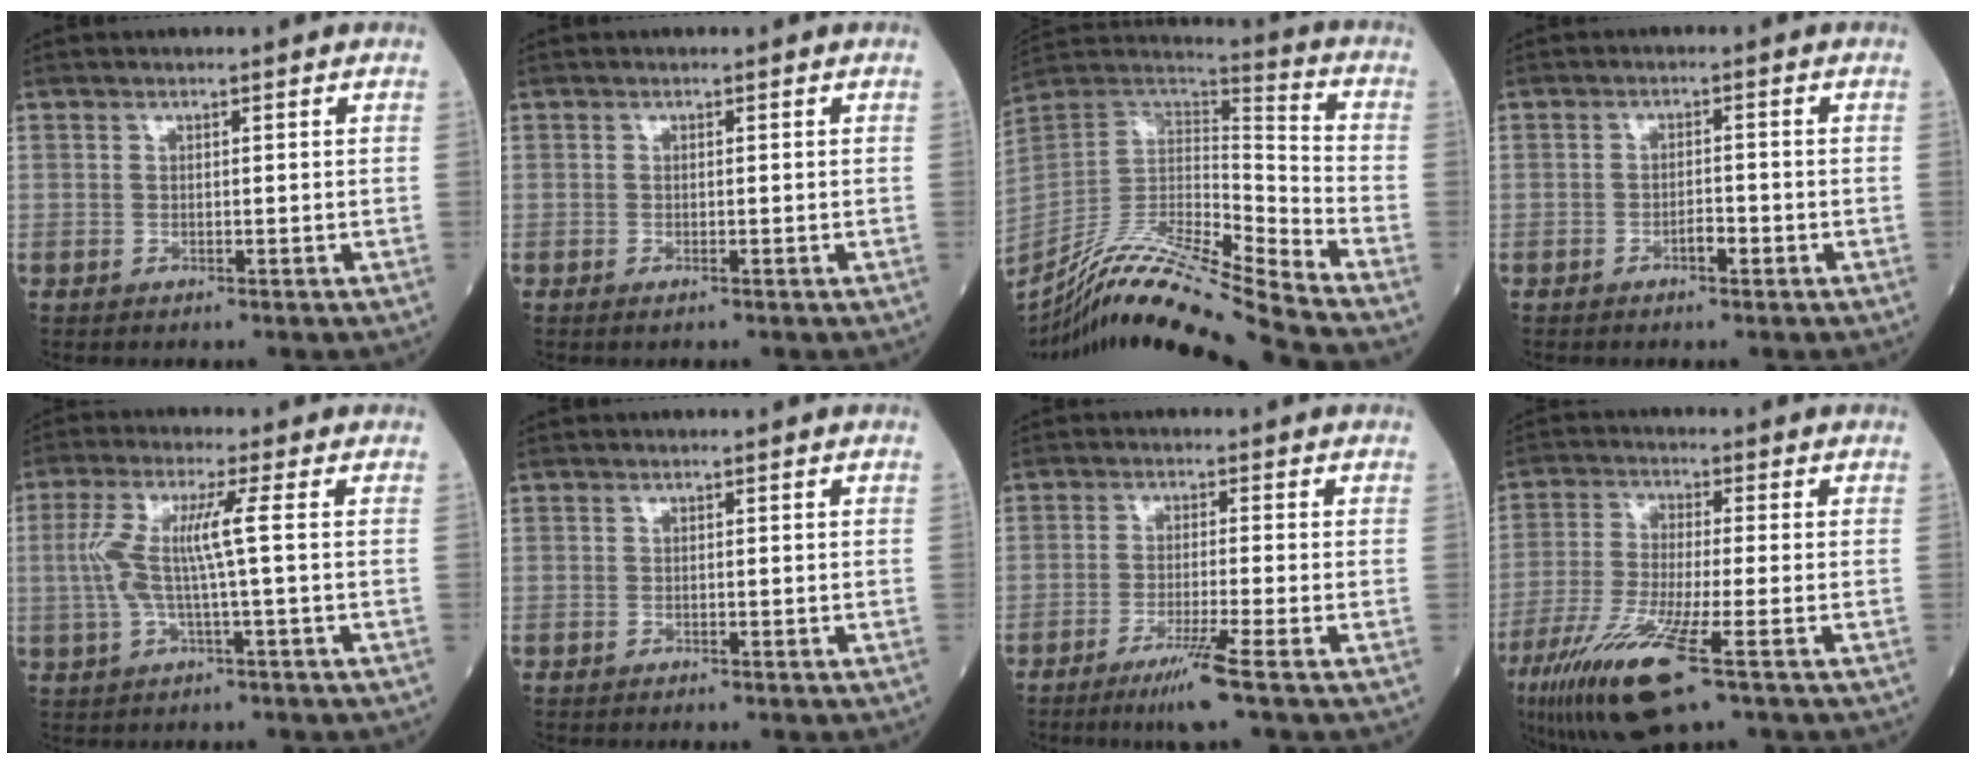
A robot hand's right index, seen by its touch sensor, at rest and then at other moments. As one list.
[{"total": 0.6, "force": [-0.3, 0.1, 0.5], "torque": [-0.009, -0.003, -0.004]}, {"total": 19.2, "force": [-17.2, -1.6, 8.4], "torque": [-0.164, 0.019, -0.315]}, {"total": 1.9, "force": [-1.1, 0.7, 1.5], "torque": [-0.021, 0.003, -0.019]}, {"total": 6.9, "force": [0.3, -0.3, 6.9], "torque": [-0.154, 0.013, 0.004]}, {"total": 0.0}, {"total": 5.7, "force": [-3.5, -1.5, 4.3], "torque": [-0.078, -0.018, -0.068]}, {"total": 12.0, "force": [-6.1, 0.7, 10.3], "torque": [-0.215, -0.034, -0.112]}]